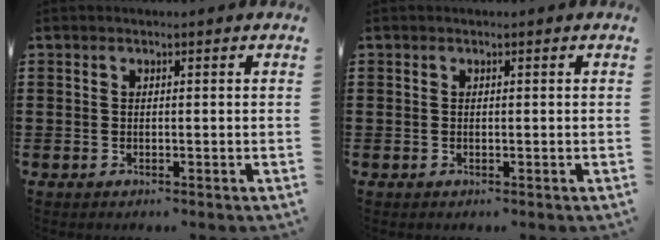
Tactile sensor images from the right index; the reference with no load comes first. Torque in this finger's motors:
{"motor_torque": [0.97, 1.17, 0.00, -0.01]}